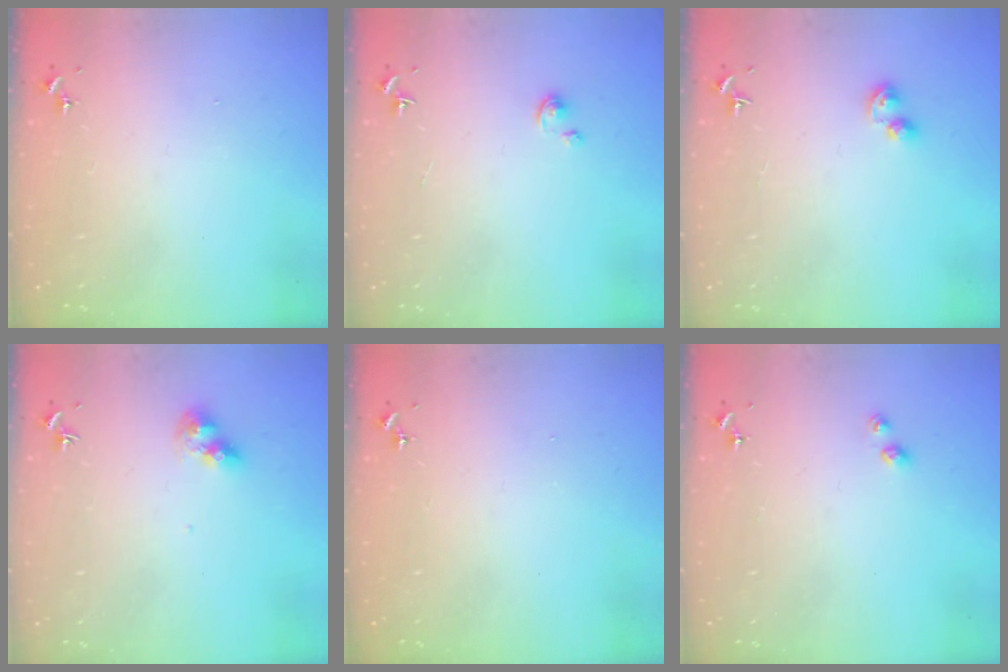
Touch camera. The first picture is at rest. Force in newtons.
{"total": 2.4, "press": 2.4, "slide": 0.3}
{"total": 5.4, "press": 5.2, "slide": 1.3}
{"total": 9.0, "press": 9.0, "slide": 0.9}
{"total": 0.0}
{"total": 4.6, "press": 4.6, "slide": 0.3}